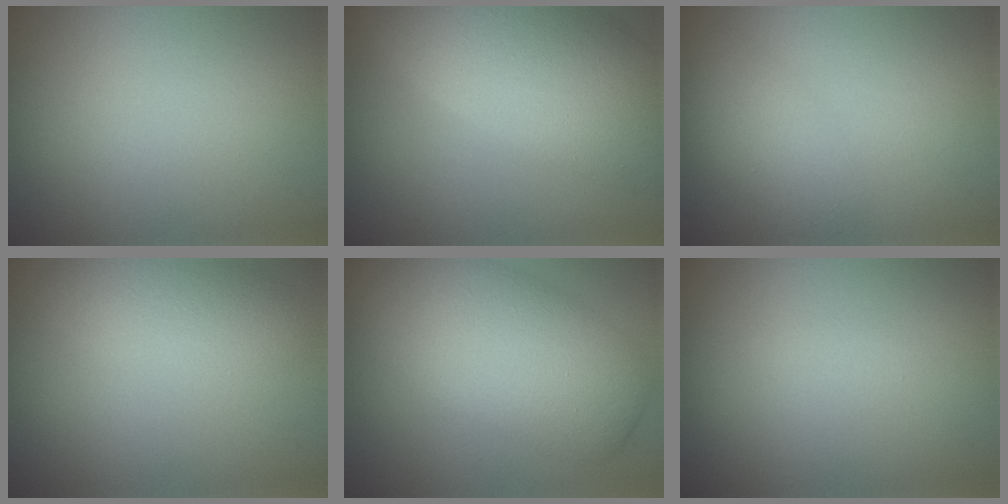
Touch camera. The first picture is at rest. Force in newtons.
{"total": 10.8, "press": 10.8, "slide": 0.9}
{"total": 2.7, "press": 2.7, "slide": 0.1}
{"total": 3.3, "press": 3.2, "slide": 0.0}
{"total": 9.5, "press": 9.5, "slide": 0.7}
{"total": 0.6, "press": 0.6, "slide": 0.0}